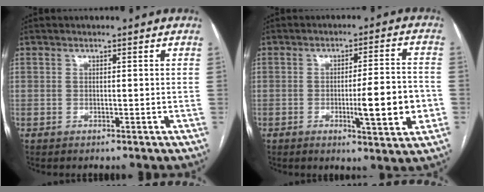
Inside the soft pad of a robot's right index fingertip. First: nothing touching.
{"total": 10.0, "force": [-2.3, 0.9, 9.7], "torque": [-0.136, -0.002, -0.031]}